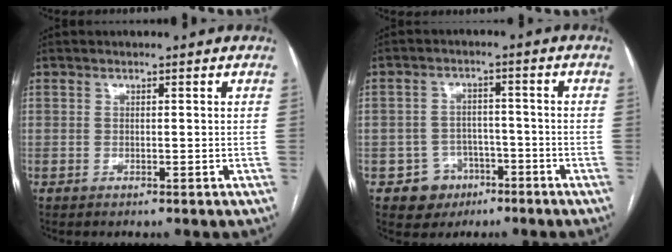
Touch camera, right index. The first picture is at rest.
{"total": 5.5, "force": [-2.8, 4.8, 0.5], "torque": [0.002, 0.014, -0.034]}